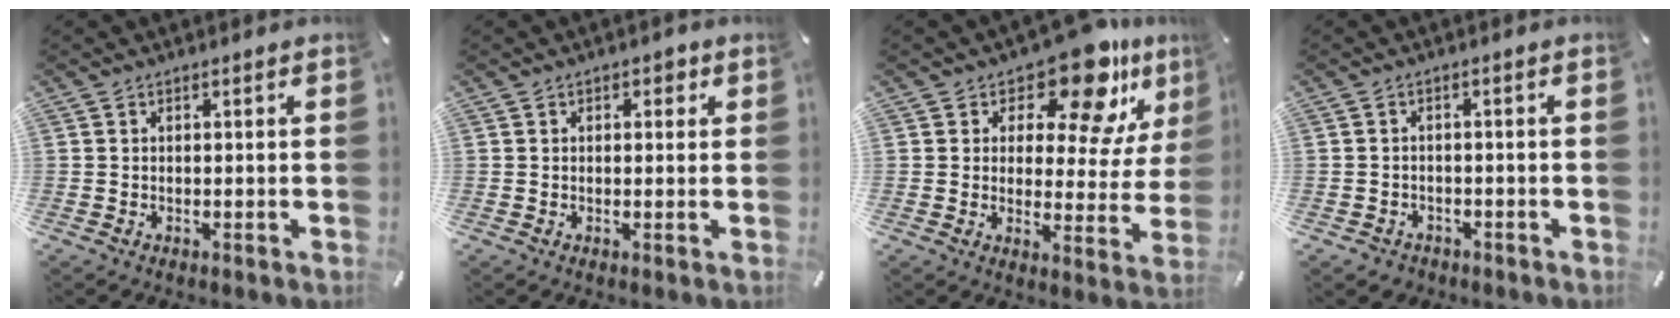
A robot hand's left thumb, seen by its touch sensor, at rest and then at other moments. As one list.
[{"total": 1.7, "force": [0.4, 1.3, 1.0], "torque": [-0.005, 0.002, 0.001]}, {"total": 14.9, "force": [10.5, 6.2, 8.6], "torque": [-0.124, -0.082, 0.176]}, {"total": 2.4, "force": [-1.6, 1.8, 0.4], "torque": [-0.007, 0.009, -0.034]}]